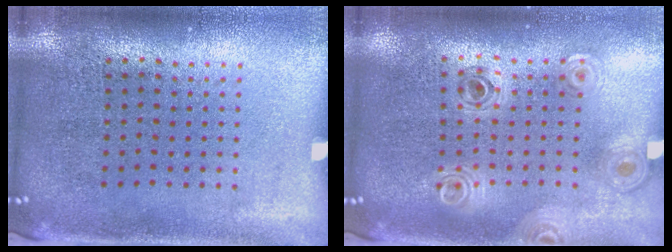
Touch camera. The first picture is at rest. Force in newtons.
{"total": 0.8, "press": 0.8, "slide": 0.1}